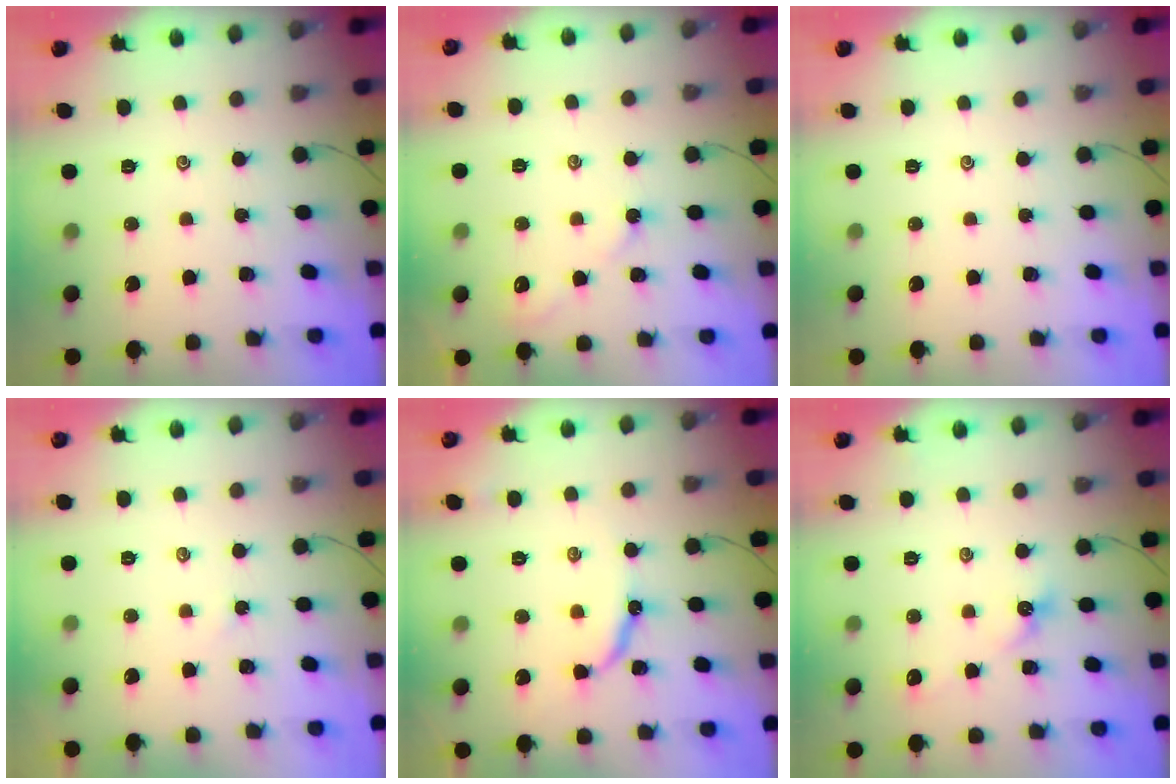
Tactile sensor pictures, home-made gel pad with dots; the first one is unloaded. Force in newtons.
{"total": 3.3, "press": 3.3, "slide": 0.4}
{"total": 0.0}
{"total": 1.8, "press": 1.7, "slide": 0.3}
{"total": 8.3, "press": 8.3, "slide": 0.3}
{"total": 6.6, "press": 6.5, "slide": 0.7}